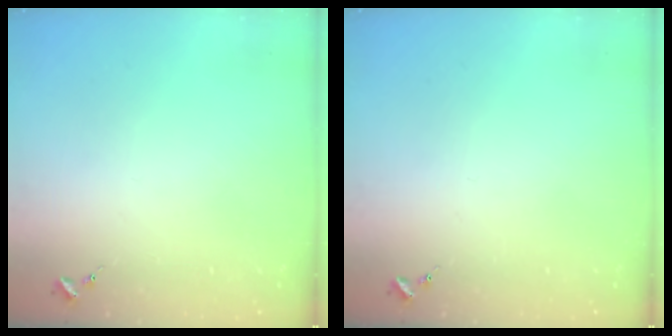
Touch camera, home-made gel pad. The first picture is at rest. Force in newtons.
{"total": 0.0}